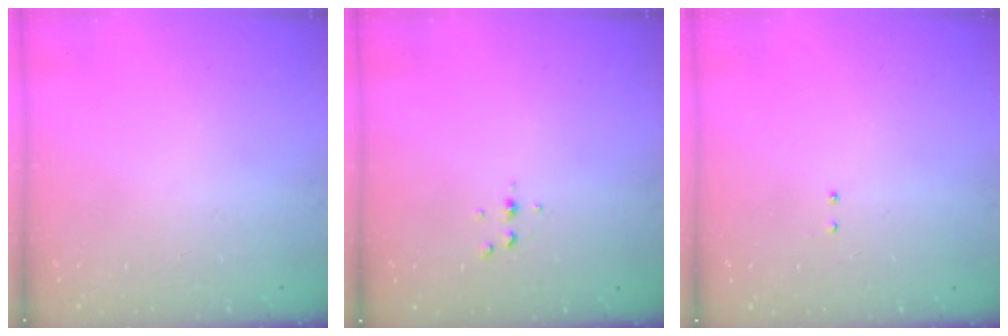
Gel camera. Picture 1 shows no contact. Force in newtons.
{"total": 2.5, "press": 2.4, "slide": 0.2}
{"total": 2.1, "press": 2.0, "slide": 0.6}